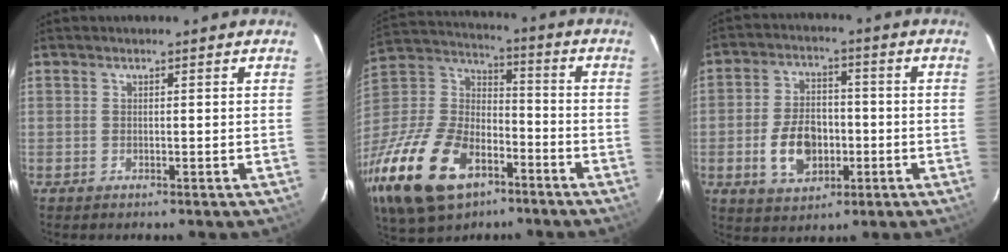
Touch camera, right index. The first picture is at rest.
{"total": 31.2, "force": [-16.3, 17.9, 19.6], "torque": [-0.458, -0.016, -0.276]}
{"total": 10.3, "force": [-2.7, 6.8, 7.3], "torque": [-0.149, 0.013, -0.035]}